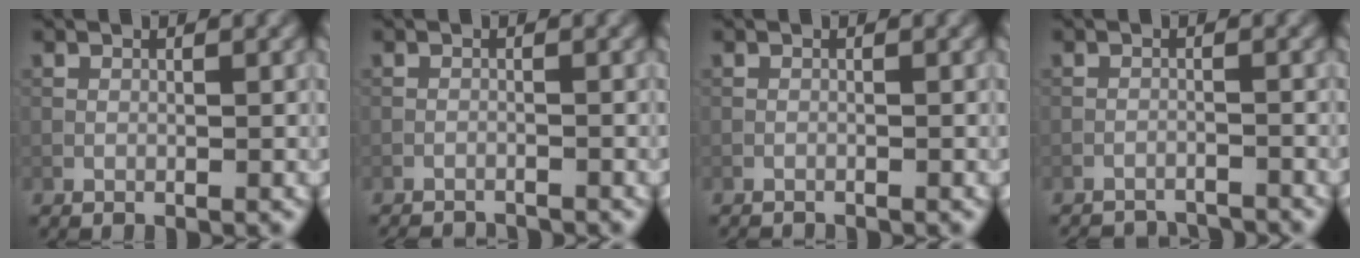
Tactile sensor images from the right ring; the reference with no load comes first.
{"total": 4.3, "force": [-4.2, 0.6, 0.7], "torque": [-0.013, -0.009, -0.061]}
{"total": 1.4, "force": [-1.4, 0.1, 0.2], "torque": [0.001, -0.004, -0.022]}
{"total": 6.5, "force": [-6.4, 1.0, 0.7], "torque": [-0.006, -0.004, -0.089]}